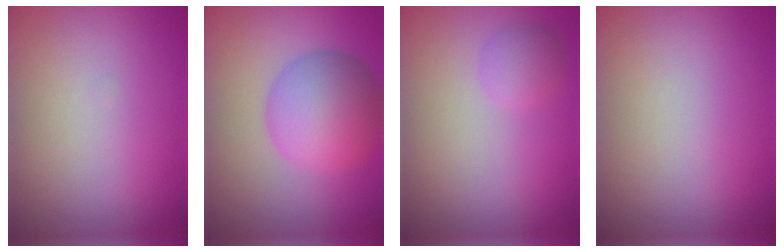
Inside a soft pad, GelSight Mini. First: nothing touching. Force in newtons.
{"total": 7.1, "press": 7.1, "slide": 0.2}
{"total": 1.8, "press": 1.8, "slide": 0.1}
{"total": 0.0}